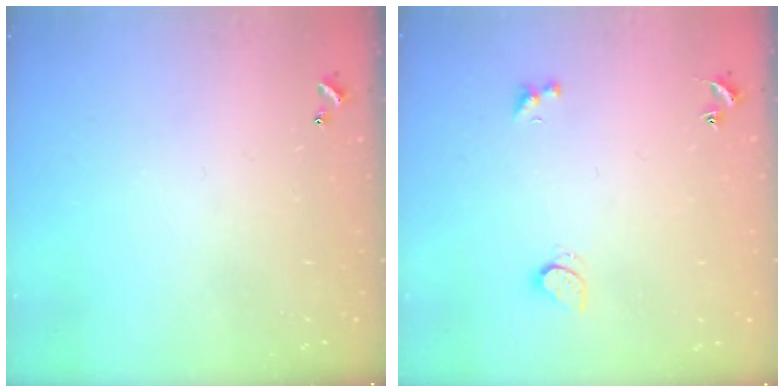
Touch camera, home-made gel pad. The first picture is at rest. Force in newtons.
{"total": 1.8, "press": 1.7, "slide": 0.5}